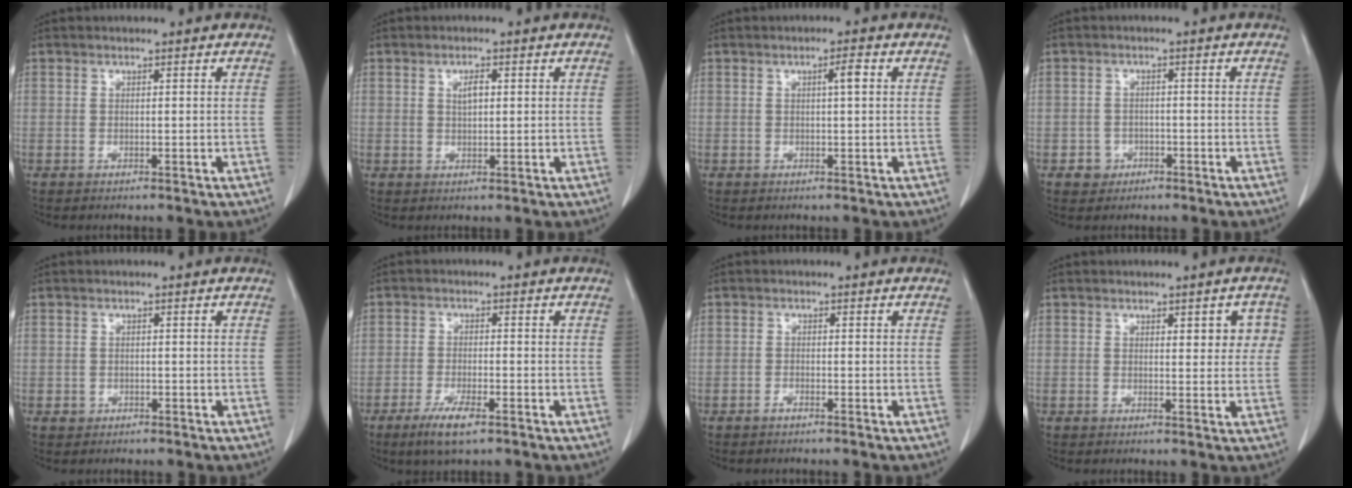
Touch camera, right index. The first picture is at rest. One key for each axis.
{"total": 2.1, "fx": 0.7, "fy": 0.7, "fz": 1.9, "tx": -0.035, "ty": 0.001, "tz": 0.014}
{"total": 2.1, "fx": 0.5, "fy": 0.1, "fz": 2.0, "tx": -0.033, "ty": 0.003, "tz": 0.008}
{"total": 2.5, "fx": -1.1, "fy": 2.3, "fz": 0.3, "tx": 0.000, "ty": 0.013, "tz": -0.012}
{"total": 0.9, "fx": -0.3, "fy": 0.8, "fz": 0.1, "tx": -0.002, "ty": 0.004, "tz": -0.002}
{"total": 5.2, "fx": -3.2, "fy": 1.0, "fz": 4.0, "tx": -0.084, "ty": -0.010, "tz": -0.054}
{"total": 0.7, "fx": -0.6, "fy": 0.1, "fz": 0.4, "tx": -0.009, "ty": 0.002, "tz": -0.009}
{"total": 3.8, "fx": 1.3, "fy": 1.7, "fz": 3.2, "tx": -0.029, "ty": 0.007, "tz": 0.016}